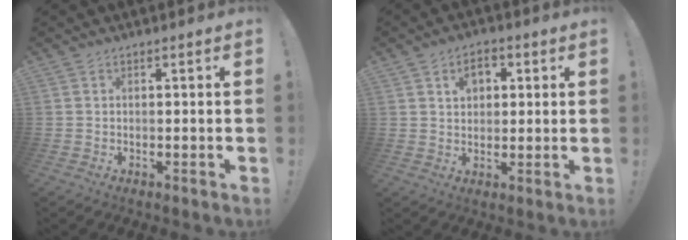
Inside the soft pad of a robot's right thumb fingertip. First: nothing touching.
{"total": 5.9, "force": [2.4, 4.5, 3.0], "torque": [-0.037, -0.001, 0.039]}